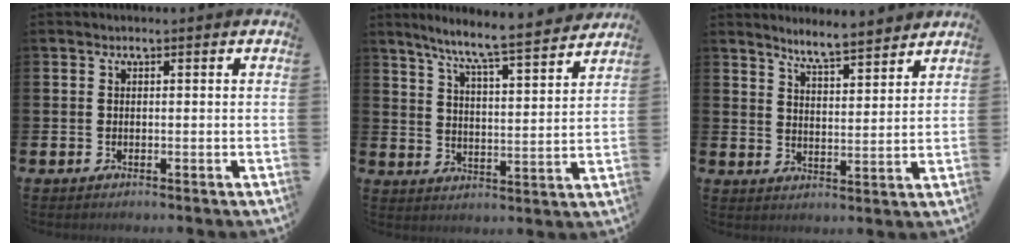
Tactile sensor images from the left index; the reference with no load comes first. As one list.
[{"total": 7.9, "force": [7.3, -0.3, 3.0], "torque": [-0.079, -0.055, 0.123]}, {"total": 5.8, "force": [5.7, 0.2, 1.2], "torque": [-0.039, -0.036, 0.100]}]